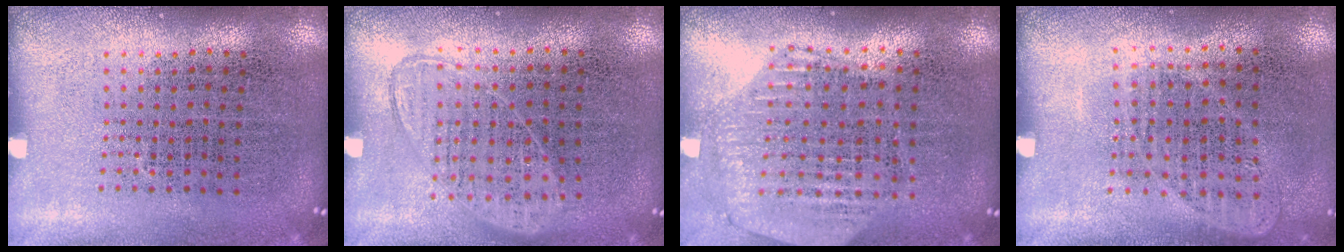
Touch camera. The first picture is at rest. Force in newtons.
{"total": 0.9, "press": 0.8, "slide": 0.4}
{"total": 1.1, "press": 1.1, "slide": 0.3}
{"total": 0.9, "press": 0.9, "slide": 0.3}